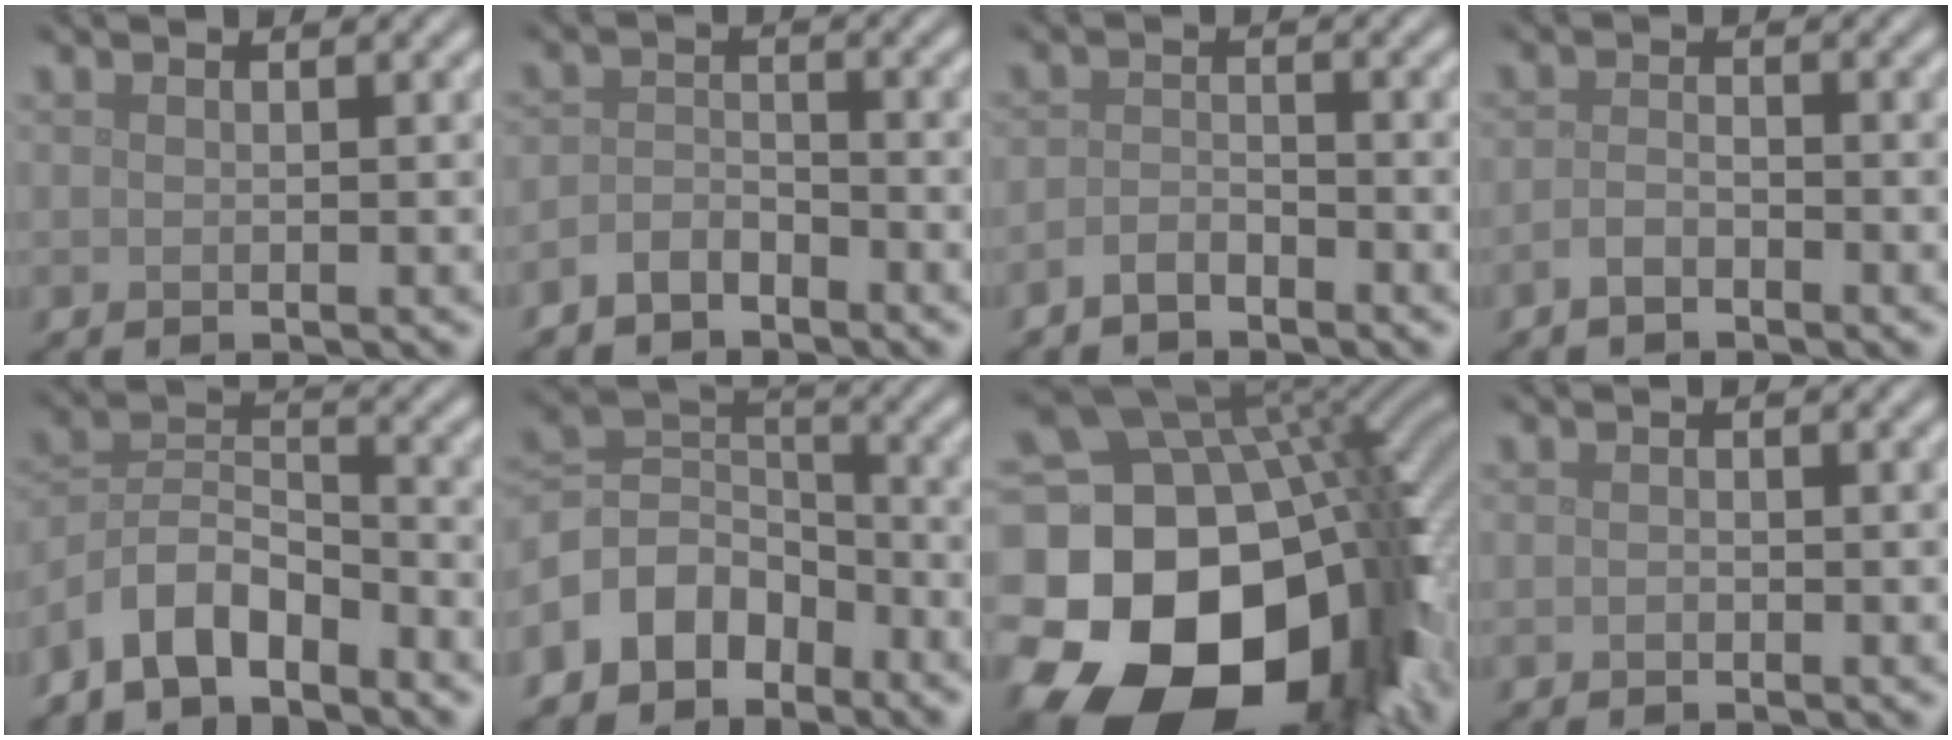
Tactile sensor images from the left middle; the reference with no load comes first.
{"total": 2.2, "force": [-1.7, 1.2, 0.8], "torque": [-0.016, 0.007, -0.039]}
{"total": 1.8, "force": [-1.4, 0.8, 0.8], "torque": [-0.017, 0.004, -0.032]}
{"total": 1.5, "force": [-1.1, 0.6, 0.9], "torque": [-0.021, 0.002, -0.025]}
{"total": 5.5, "force": [-4.1, 2.5, 2.6], "torque": [-0.047, 0.004, -0.090]}
{"total": 6.6, "force": [-3.9, 4.7, 2.4], "torque": [-0.039, 0.006, -0.093]}
{"total": 21.8, "force": [-5.8, 15.3, 14.4], "torque": [-0.269, -0.033, -0.074]}
{"total": 0.6, "force": [-0.2, 0.4, 0.4], "torque": [-0.008, -0.001, -0.004]}